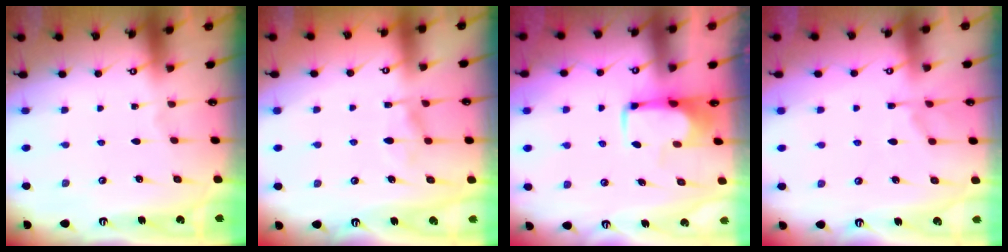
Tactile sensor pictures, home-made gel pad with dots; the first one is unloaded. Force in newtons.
{"total": 7.0, "press": 6.9, "slide": 1.0}
{"total": 1.7, "press": 1.7, "slide": 0.4}
{"total": 1.7, "press": 0.7, "slide": 1.5}